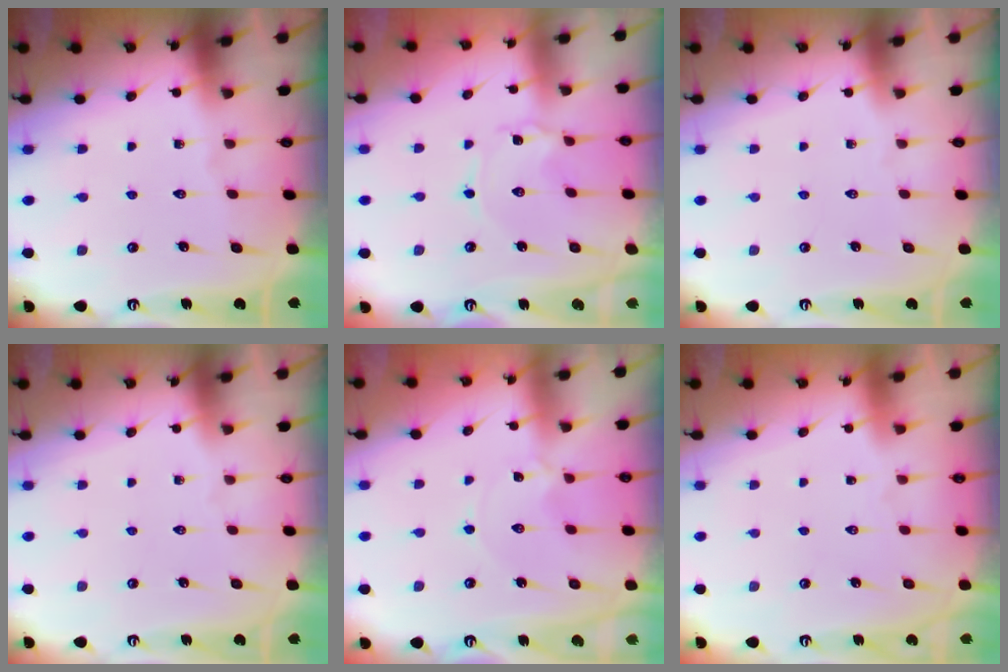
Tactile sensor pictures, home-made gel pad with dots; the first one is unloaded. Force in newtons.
{"total": 0.9, "press": 0.9, "slide": 0.1}
{"total": 0.0}
{"total": 0.0}
{"total": 0.0}
{"total": 1.6, "press": 1.6, "slide": 0.1}